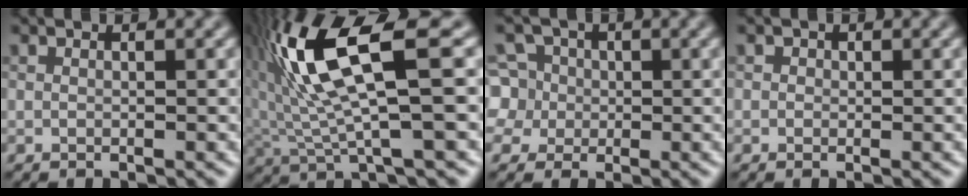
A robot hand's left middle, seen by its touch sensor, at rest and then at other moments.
{"total": 9.7, "force": [2.2, 2.5, 9.1], "torque": [-0.194, 0.012, 0.052]}
{"total": 5.9, "force": [1.3, 5.5, 1.8], "torque": [-0.043, 0.035, 0.010]}
{"total": 0.5, "force": [-0.1, 0.5, -0.2], "torque": [0.003, 0.002, 0.002]}